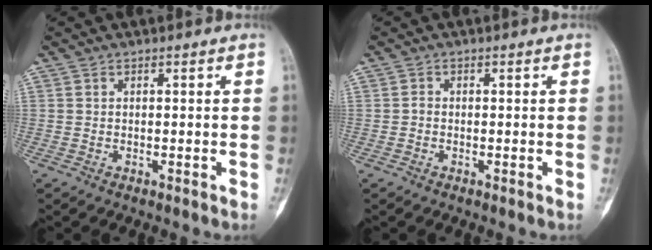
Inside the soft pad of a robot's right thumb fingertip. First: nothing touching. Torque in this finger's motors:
{"motor_torque": [-0.02, 0.01, 0.09, -0.07, 0.00]}